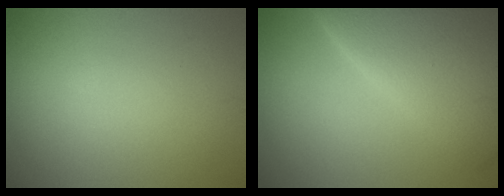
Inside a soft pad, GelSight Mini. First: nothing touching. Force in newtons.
{"total": 9.9, "press": 9.8, "slide": 0.7}